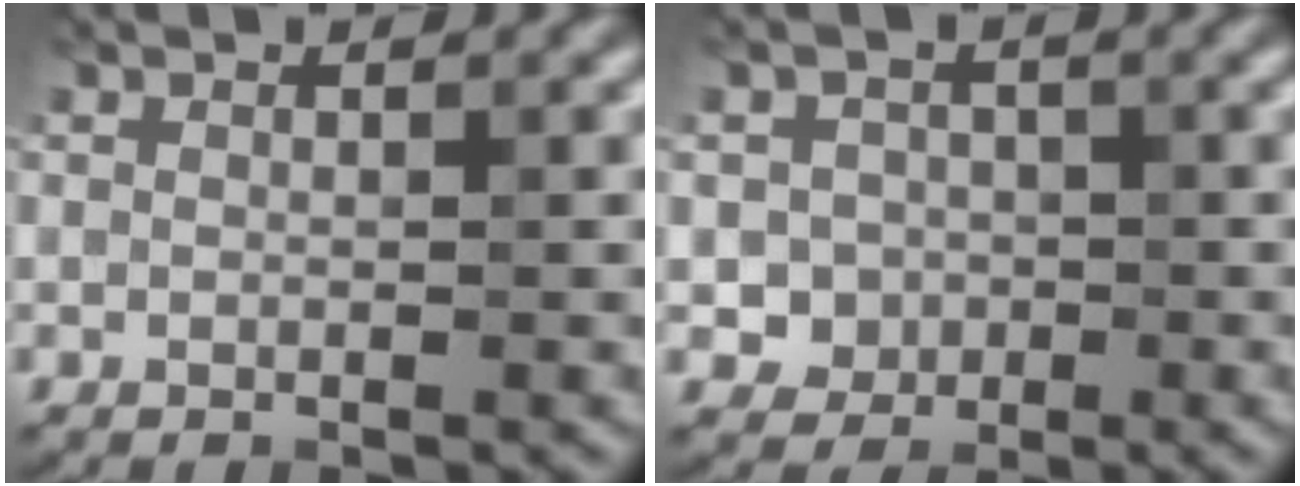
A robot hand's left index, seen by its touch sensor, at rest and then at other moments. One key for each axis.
{"total": 2.6, "fx": -0.5, "fy": 2.5, "fz": 0.5, "tx": 0.008, "ty": -0.002, "tz": -0.016}